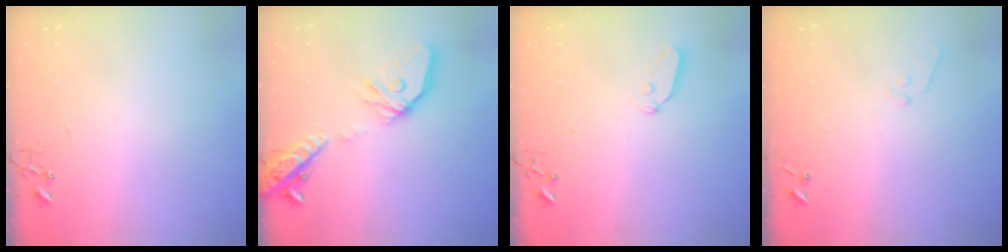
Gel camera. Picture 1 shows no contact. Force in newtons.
{"total": 20.2, "press": 20.0, "slide": 3.0}
{"total": 6.4, "press": 6.4, "slide": 0.3}
{"total": 5.2, "press": 5.2, "slide": 0.5}